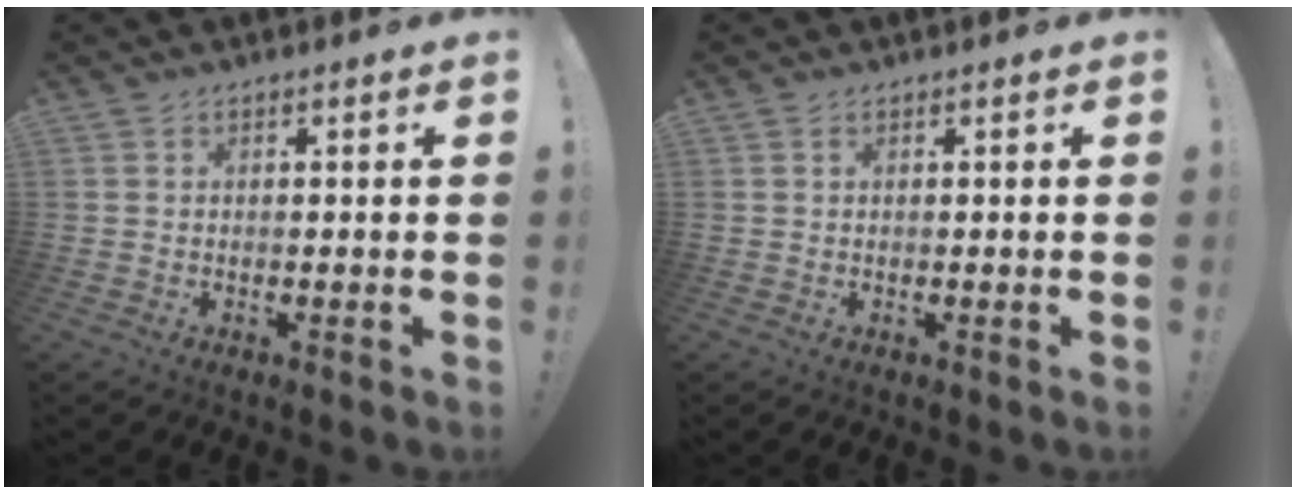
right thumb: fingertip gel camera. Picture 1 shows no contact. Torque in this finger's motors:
{"motor_torque": [0.08, 0.38, 0.17, -0.17, 0.01]}